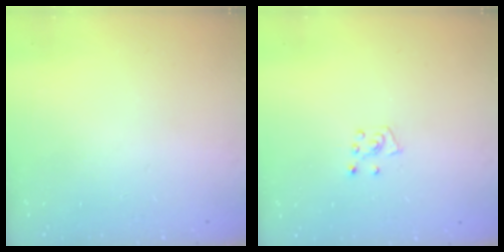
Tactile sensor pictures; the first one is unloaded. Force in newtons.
{"total": 5.0, "press": 5.0, "slide": 0.4}